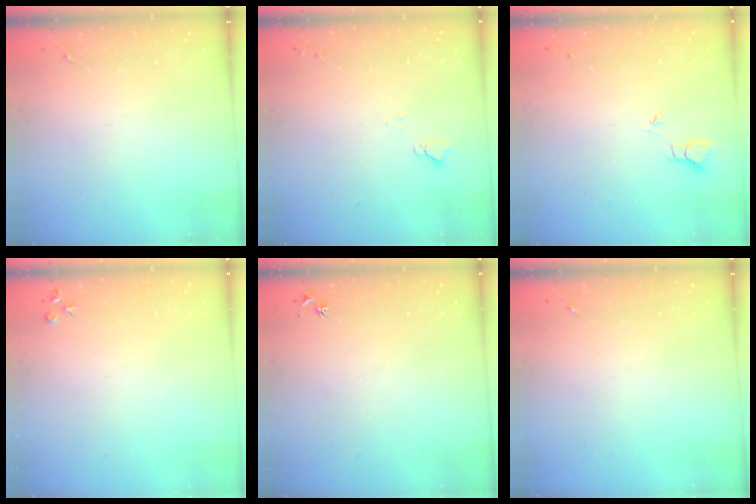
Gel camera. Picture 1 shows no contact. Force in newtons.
{"total": 4.4, "press": 4.3, "slide": 0.6}
{"total": 2.0, "press": 2.0, "slide": 0.1}
{"total": 3.5, "press": 3.5, "slide": 0.4}
{"total": 2.9, "press": 2.8, "slide": 0.3}
{"total": 0.0}